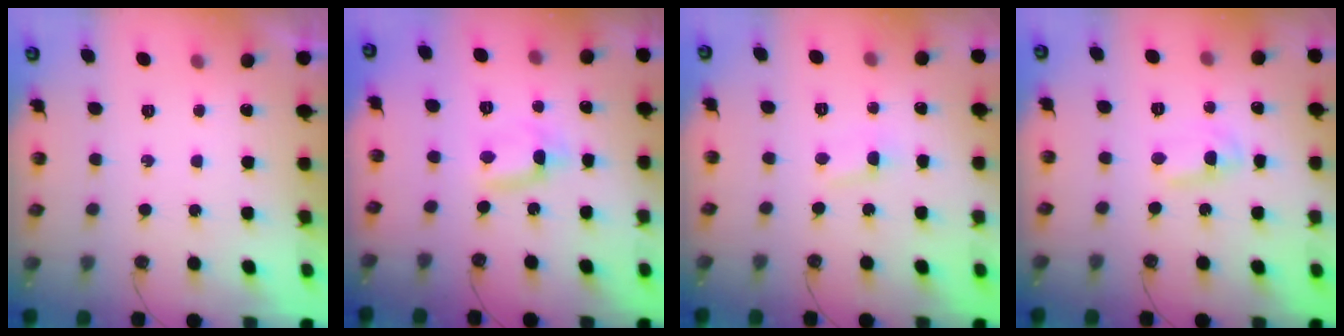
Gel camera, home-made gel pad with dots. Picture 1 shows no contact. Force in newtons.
{"total": 1.1, "press": 1.1, "slide": 0.1}
{"total": 1.5, "press": 1.4, "slide": 0.2}
{"total": 2.9, "press": 2.9, "slide": 0.4}